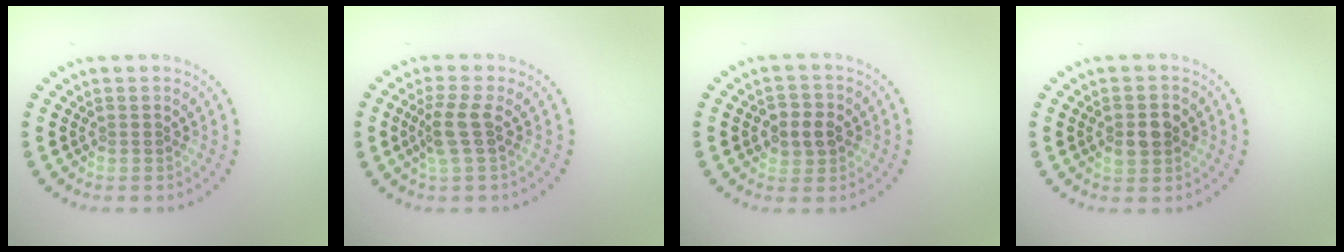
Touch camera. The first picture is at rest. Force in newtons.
{"total": 2.5, "press": 1.9, "slide": 1.6}
{"total": 2.7, "press": 2.7, "slide": 0.3}
{"total": 2.6, "press": 2.6, "slide": 0.1}